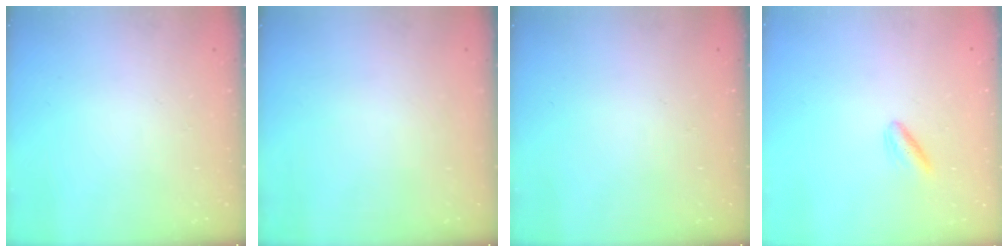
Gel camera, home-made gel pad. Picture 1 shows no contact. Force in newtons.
{"total": 0.0}
{"total": 0.0}
{"total": 2.8, "press": 2.5, "slide": 1.3}